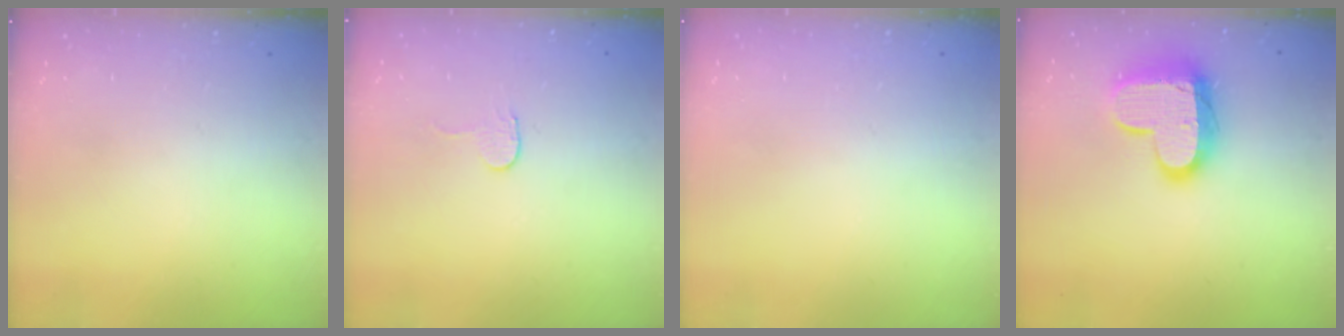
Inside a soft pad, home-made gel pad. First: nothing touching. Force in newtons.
{"total": 2.7, "press": 2.7, "slide": 0.2}
{"total": 0.6, "press": 0.6, "slide": 0.2}
{"total": 16.7, "press": 16.6, "slide": 1.3}